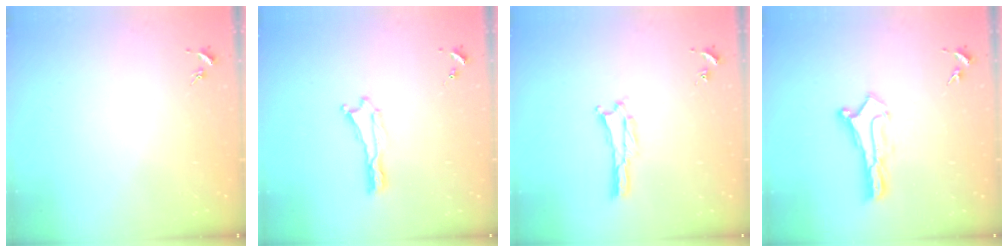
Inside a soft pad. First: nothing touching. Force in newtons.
{"total": 0.0}
{"total": 0.8, "press": 0.8, "slide": 0.1}
{"total": 0.9, "press": 0.9, "slide": 0.1}